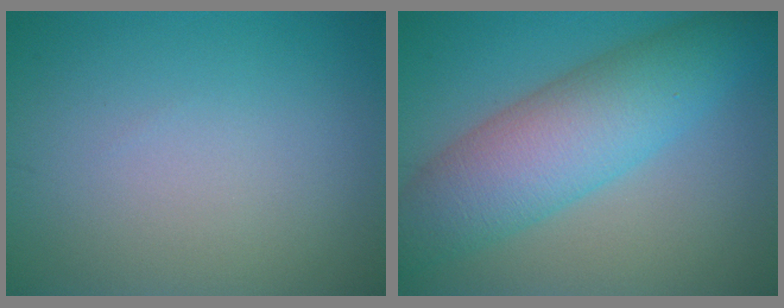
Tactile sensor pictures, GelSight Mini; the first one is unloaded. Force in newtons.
{"total": 8.4, "press": 8.4, "slide": 0.5}